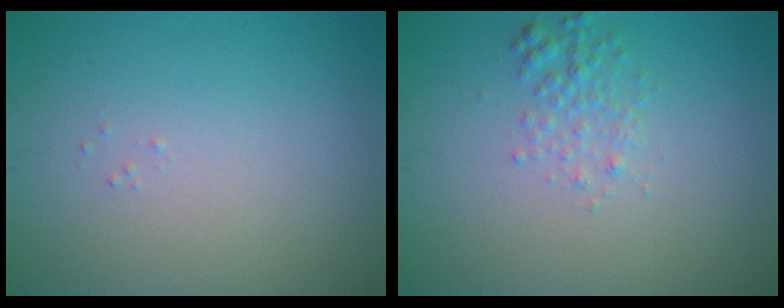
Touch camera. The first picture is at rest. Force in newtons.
{"total": 1.8, "press": 1.8, "slide": 0.1}